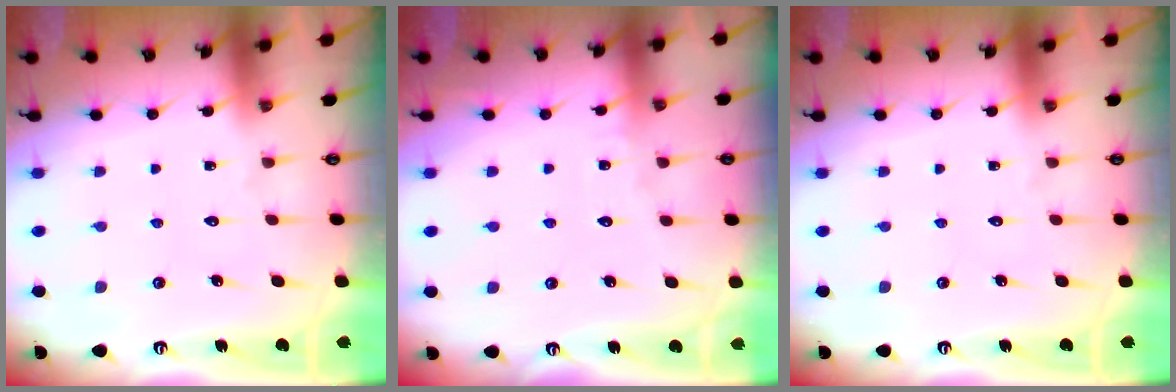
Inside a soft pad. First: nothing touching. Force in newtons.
{"total": 1.6, "press": 1.5, "slide": 0.2}
{"total": 0.0}